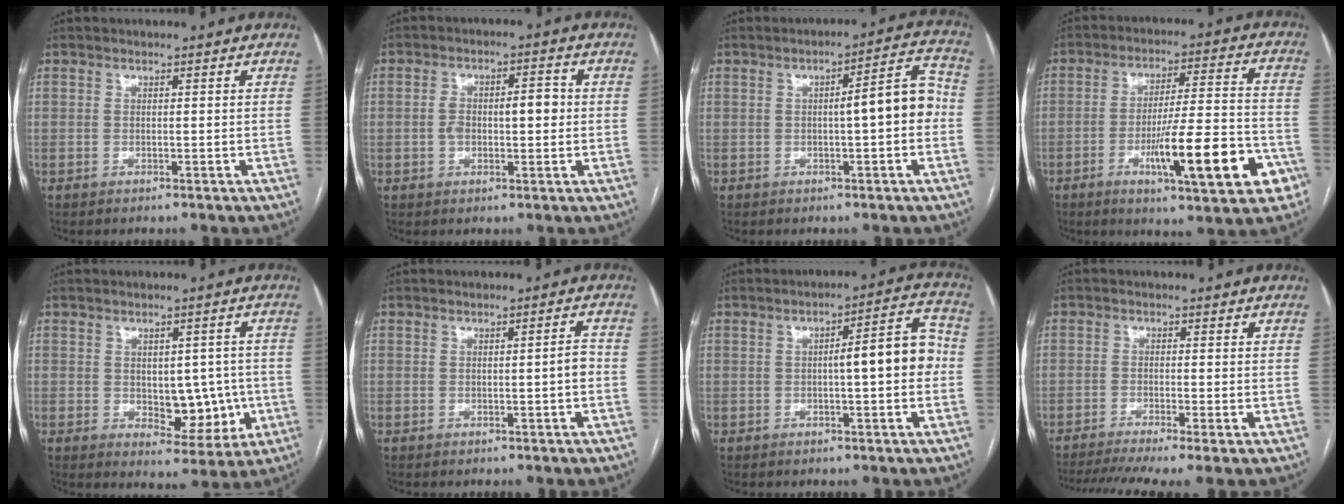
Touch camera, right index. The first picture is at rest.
{"total": 6.4, "force": [-0.1, 3.0, 5.7], "torque": [-0.103, 0.023, 0.001]}
{"total": 7.3, "force": [-0.5, 1.2, 7.2], "torque": [-0.093, 0.030, -0.009]}
{"total": 17.1, "force": [-6.8, 2.5, 15.4], "torque": [-0.213, 0.009, -0.092]}
{"total": 7.9, "force": [-0.8, 4.5, 6.4], "torque": [-0.068, 0.006, 0.003]}
{"total": 1.9, "force": [-0.5, 0.0, 1.8], "torque": [-0.021, 0.003, -0.009]}
{"total": 8.3, "force": [-0.4, 1.6, 8.1], "torque": [-0.105, 0.032, -0.007]}
{"total": 9.2, "force": [-6.8, 0.4, 6.2], "torque": [-0.099, -0.010, -0.108]}